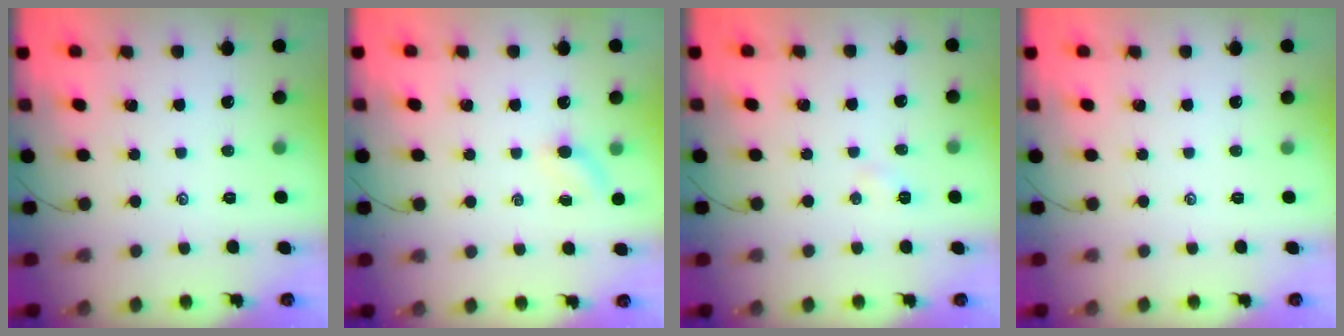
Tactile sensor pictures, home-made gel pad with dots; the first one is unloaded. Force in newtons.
{"total": 4.1, "press": 3.9, "slide": 1.3}
{"total": 2.4, "press": 2.3, "slide": 0.8}
{"total": 0.0}